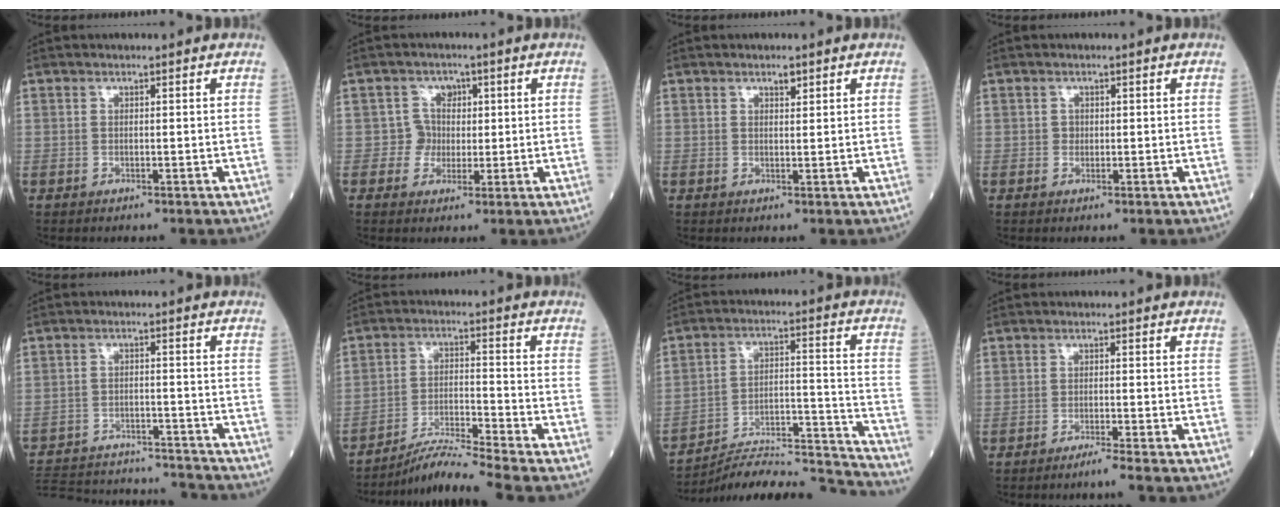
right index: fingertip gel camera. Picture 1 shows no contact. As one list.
[{"total": 3.5, "force": [0.3, 3.5, 0.0], "torque": [0.009, 0.010, 0.001]}, {"total": 1.3, "force": [0.9, 0.4, 0.8], "torque": [-0.016, -0.002, 0.015]}, {"total": 0.8, "force": [0.0, 0.7, 0.2], "torque": [0.000, 0.002, 0.000]}, {"total": 21.0, "force": [-19.8, 3.2, 6.1], "torque": [-0.145, -0.017, -0.280]}, {"total": 7.6, "force": [-6.8, -2.4, 2.6], "torque": [-0.055, -0.017, -0.123]}, {"total": 19.8, "force": [-19.5, -0.6, 3.4], "torque": [-0.047, 0.028, -0.291]}, {"total": 2.3, "force": [-1.8, -0.8, 1.3], "torque": [-0.023, 0.001, -0.031]}]